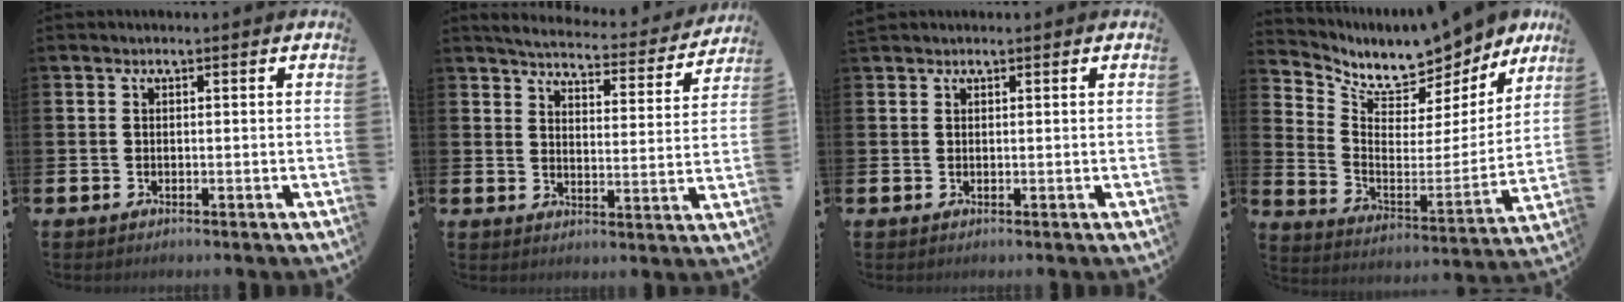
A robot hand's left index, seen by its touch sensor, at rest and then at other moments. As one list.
[{"total": 4.9, "force": [4.7, 0.6, 1.2], "torque": [-0.038, -0.039, 0.077]}, {"total": 0.9, "force": [0.9, 0.2, -0.2], "torque": [0.017, -0.004, 0.013]}, {"total": 9.0, "force": [8.4, 2.8, 1.5], "torque": [-0.058, -0.073, 0.141]}]